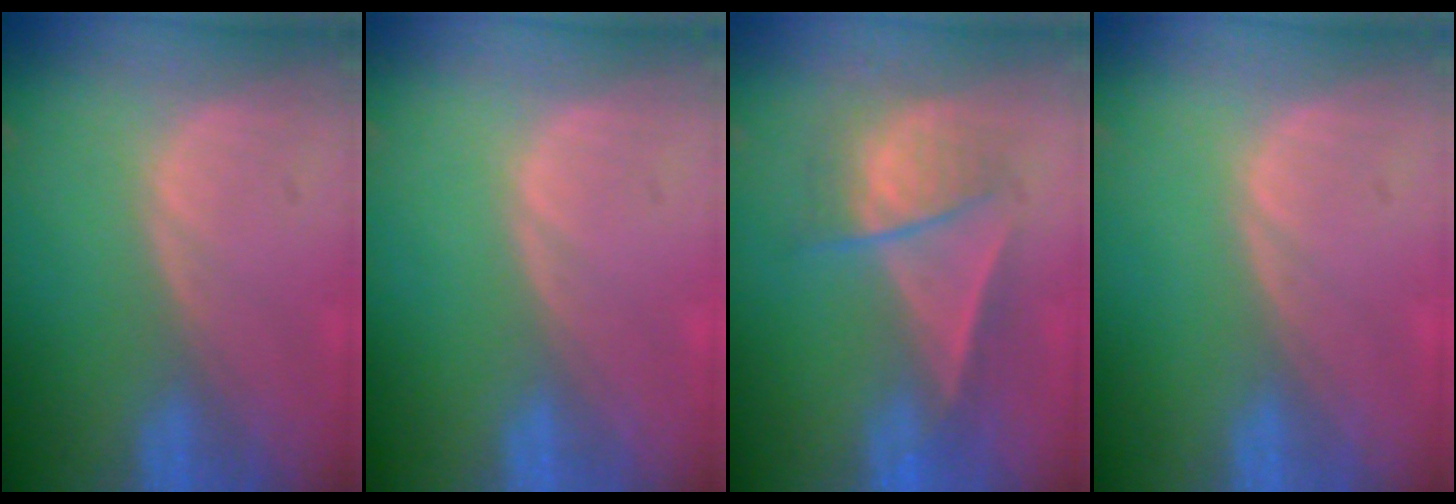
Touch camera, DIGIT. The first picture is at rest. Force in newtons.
{"total": 0.0}
{"total": 6.4, "press": 6.1, "slide": 2.1}
{"total": 0.0}